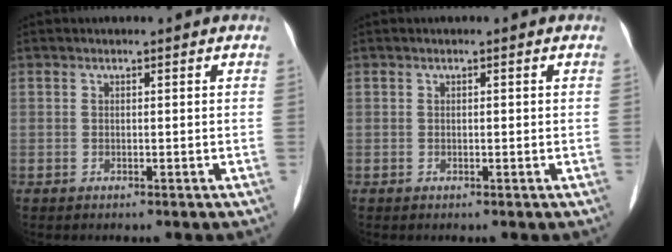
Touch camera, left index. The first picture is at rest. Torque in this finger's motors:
{"motor_torque": [-0.18, -0.09, -0.03, -0.01]}